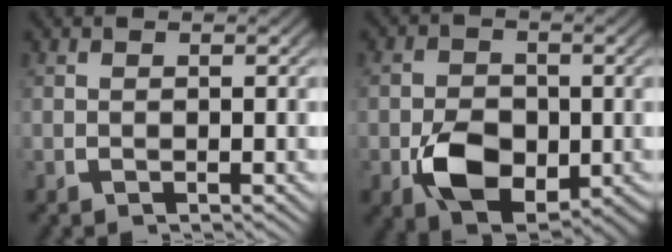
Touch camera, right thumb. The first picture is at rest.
{"total": 8.5, "force": [-2.1, 5.8, 5.9], "torque": [-0.121, -0.040, -0.017]}